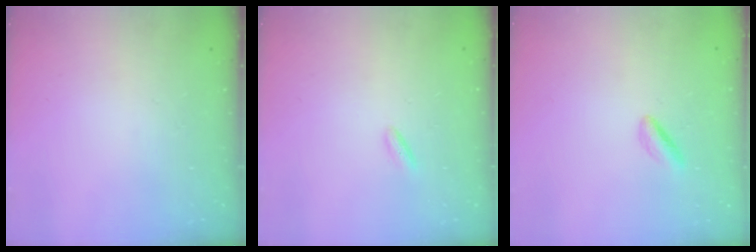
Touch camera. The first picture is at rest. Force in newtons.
{"total": 2.3, "press": 2.2, "slide": 0.4}
{"total": 2.0, "press": 1.7, "slide": 1.0}